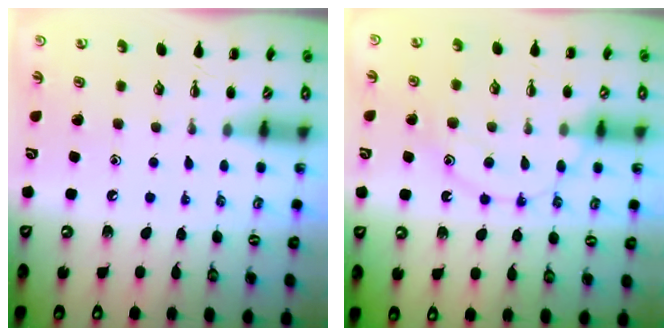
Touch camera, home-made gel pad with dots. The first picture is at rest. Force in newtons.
{"total": 11.5, "press": 11.5, "slide": 0.6}